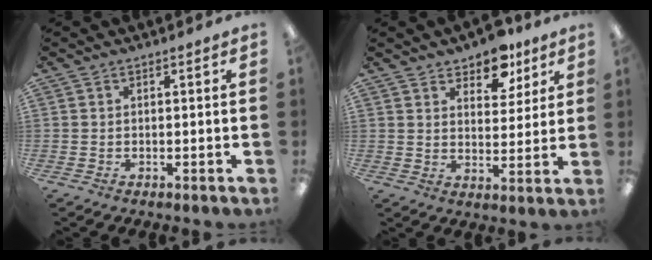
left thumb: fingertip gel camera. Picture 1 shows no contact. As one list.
[{"total": 8.8, "force": [7.0, 4.5, 2.9], "torque": [-0.035, -0.042, 0.123]}]